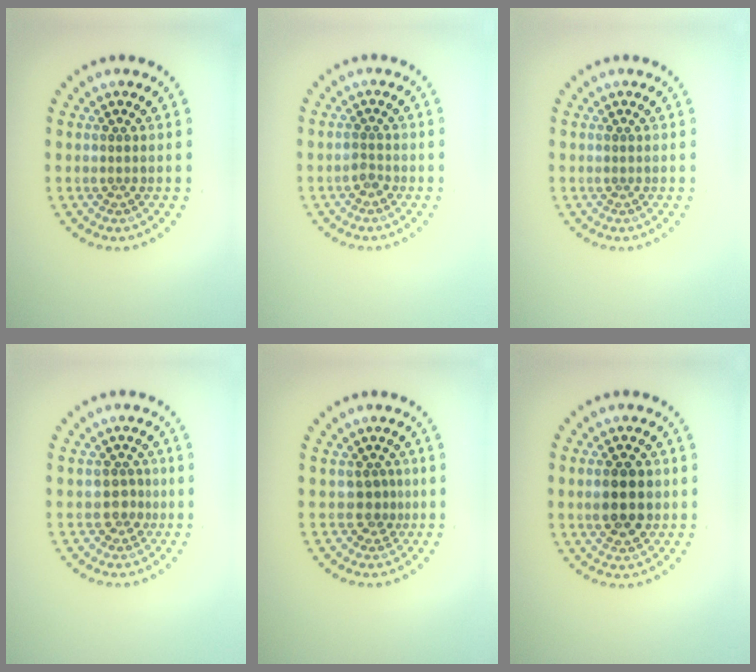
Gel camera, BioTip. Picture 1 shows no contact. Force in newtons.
{"total": 0.9, "press": 0.8, "slide": 0.5}
{"total": 0.0}
{"total": 1.7, "press": 1.4, "slide": 0.9}
{"total": 1.8, "press": 1.3, "slide": 1.1}
{"total": 4.4, "press": 4.4, "slide": 0.2}